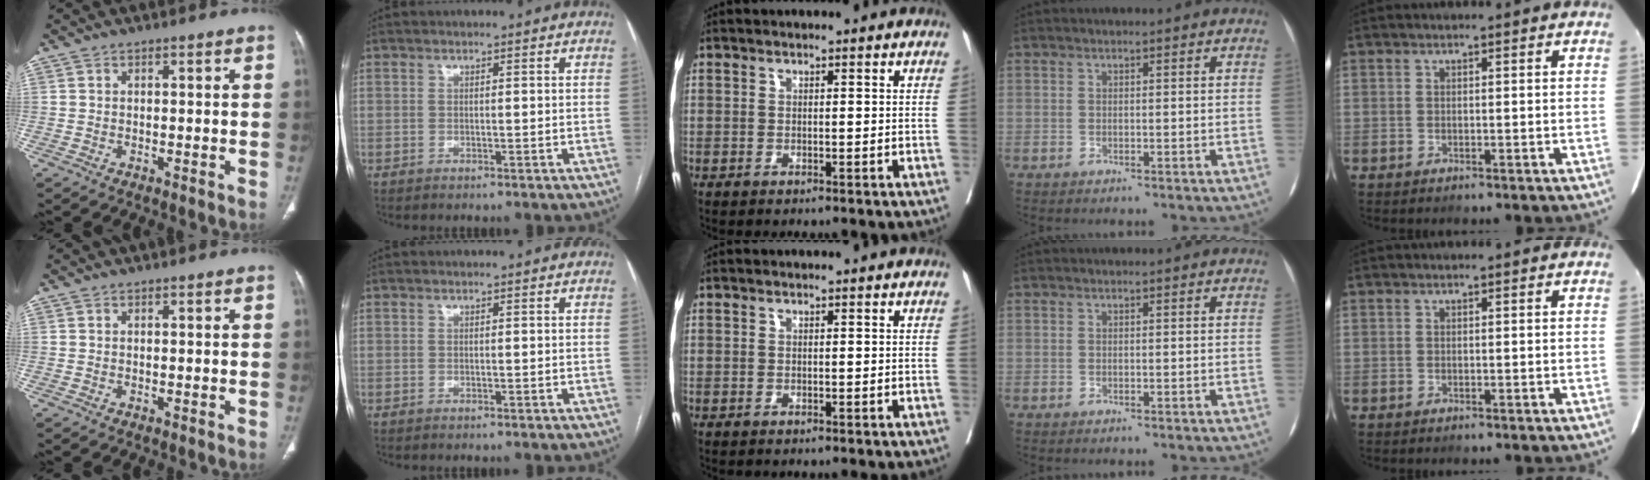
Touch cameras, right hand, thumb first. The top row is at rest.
{}